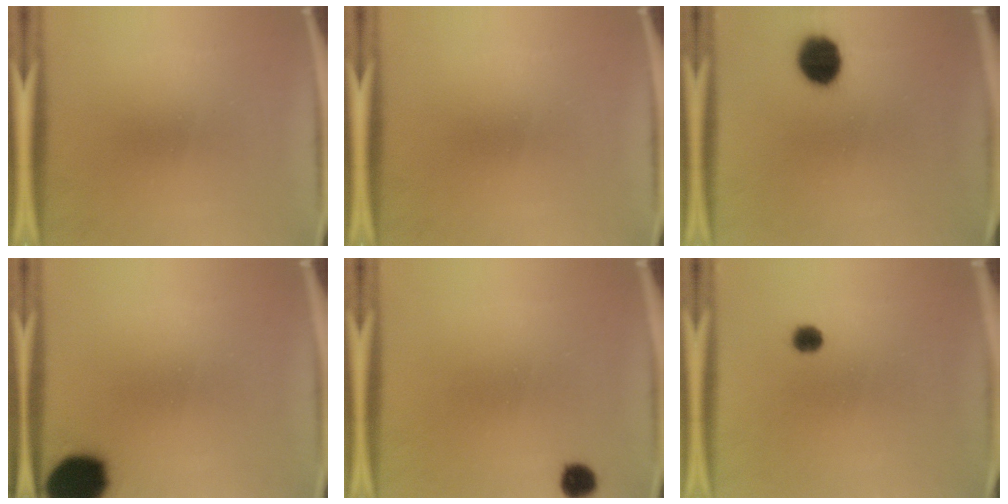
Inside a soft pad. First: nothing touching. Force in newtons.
{"total": 0.0}
{"total": 9.1}
{"total": 15.6}
{"total": 3.2}
{"total": 1.9}